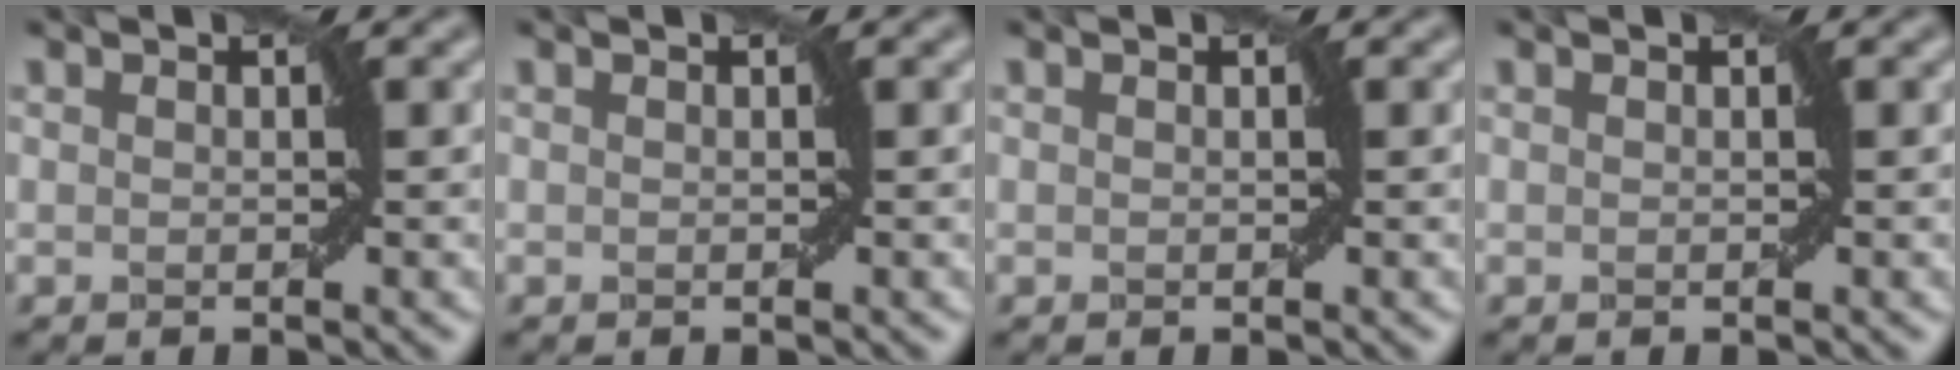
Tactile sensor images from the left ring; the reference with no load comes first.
{"total": 0.0}
{"total": 0.0}
{"total": 0.0}